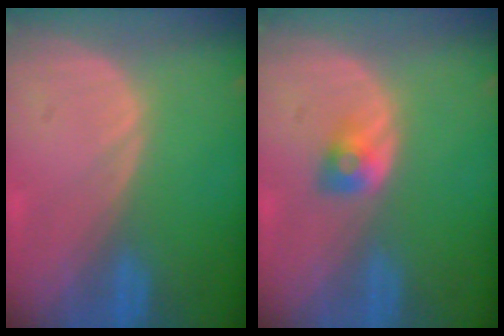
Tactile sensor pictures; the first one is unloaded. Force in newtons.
{"total": 2.5, "press": 2.3, "slide": 0.9}